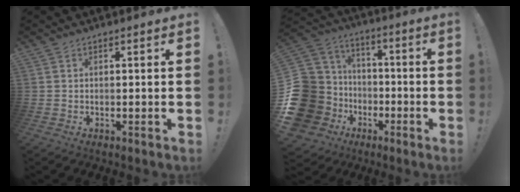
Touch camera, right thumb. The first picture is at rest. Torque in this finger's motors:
{"motor_torque": [0.53, 0.42, -0.41, -1.21, 0.00]}